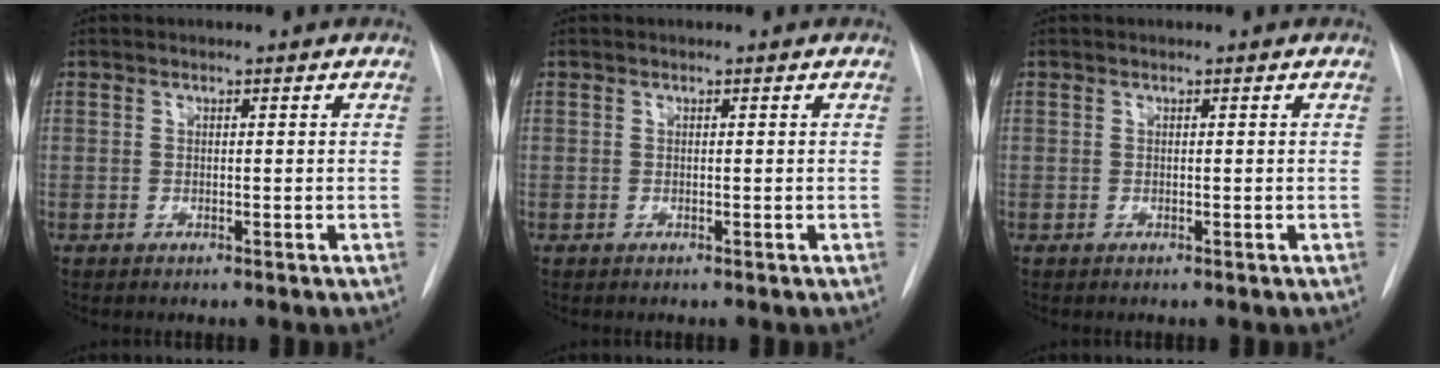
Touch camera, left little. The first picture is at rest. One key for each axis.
{"total": 0.0}
{"total": 0.0}